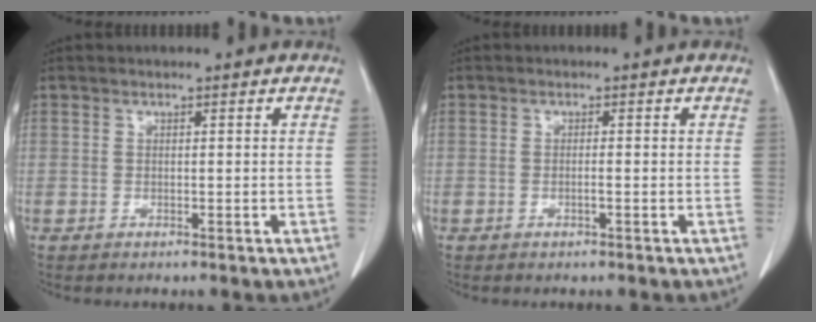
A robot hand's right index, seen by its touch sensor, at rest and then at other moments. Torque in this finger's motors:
{"motor_torque": [-0.04, 0.02, -0.07, 0.00]}